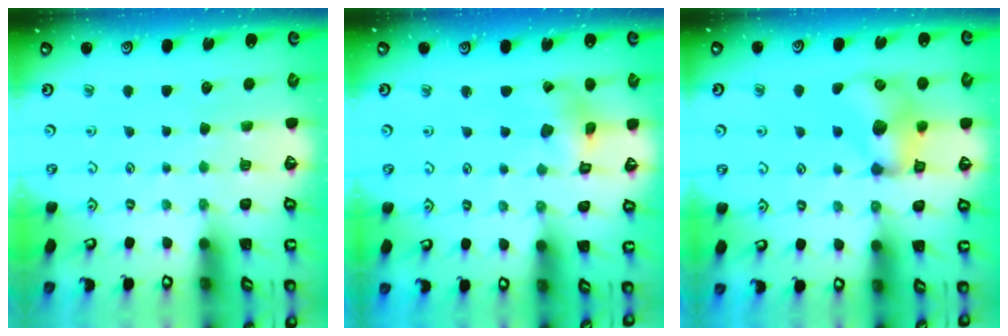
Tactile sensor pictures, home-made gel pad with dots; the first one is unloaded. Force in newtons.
{"total": 5.9, "press": 5.9, "slide": 0.5}
{"total": 13.3, "press": 13.3, "slide": 0.9}